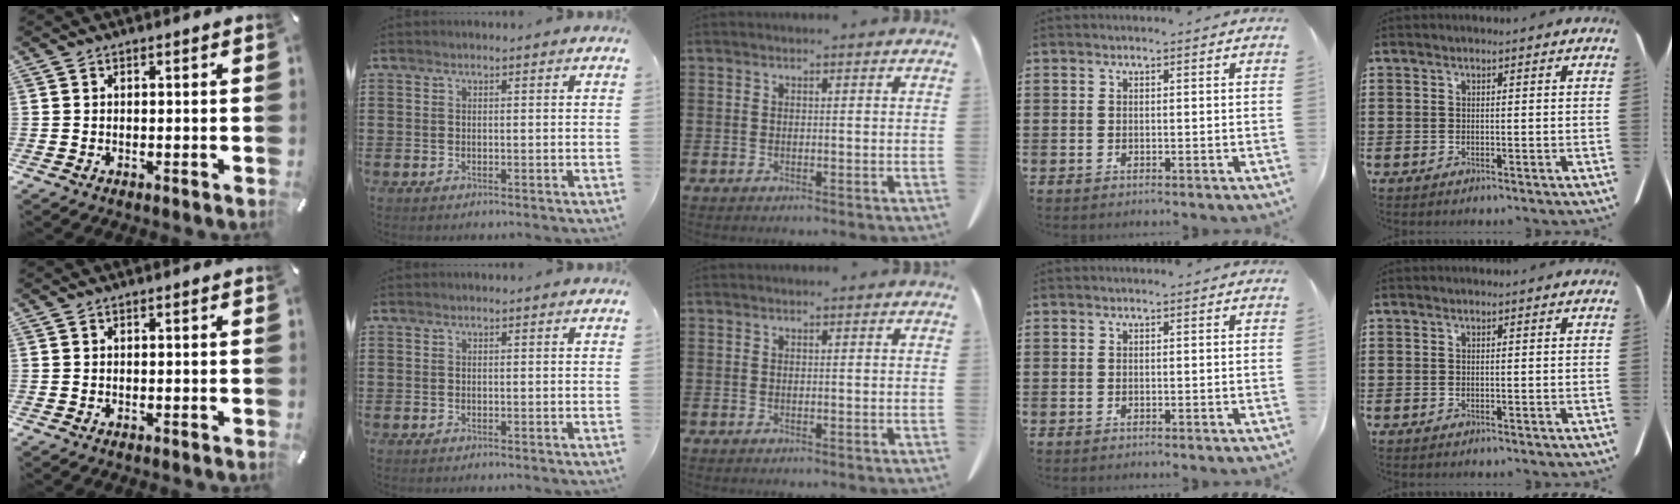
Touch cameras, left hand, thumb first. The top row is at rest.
{}